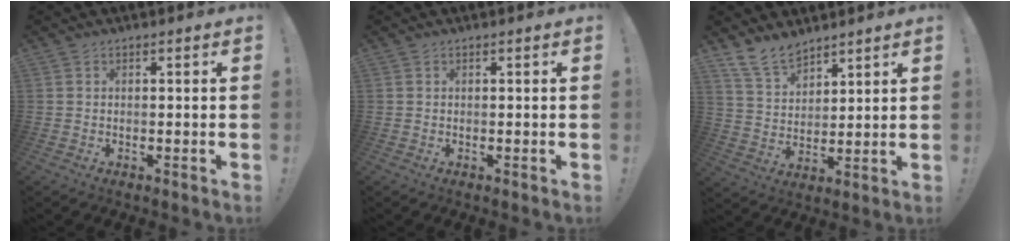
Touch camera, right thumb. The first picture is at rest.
{"total": 0.0}
{"total": 10.3, "force": [8.5, 4.8, 3.2], "torque": [-0.062, -0.056, 0.167]}